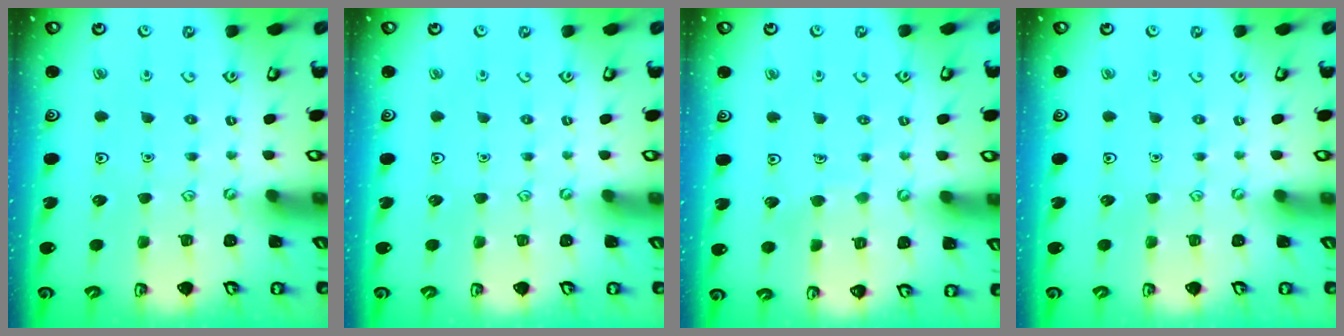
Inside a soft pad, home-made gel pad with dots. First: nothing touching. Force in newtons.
{"total": 0.0}
{"total": 2.2, "press": 2.2, "slide": 0.1}
{"total": 0.0}